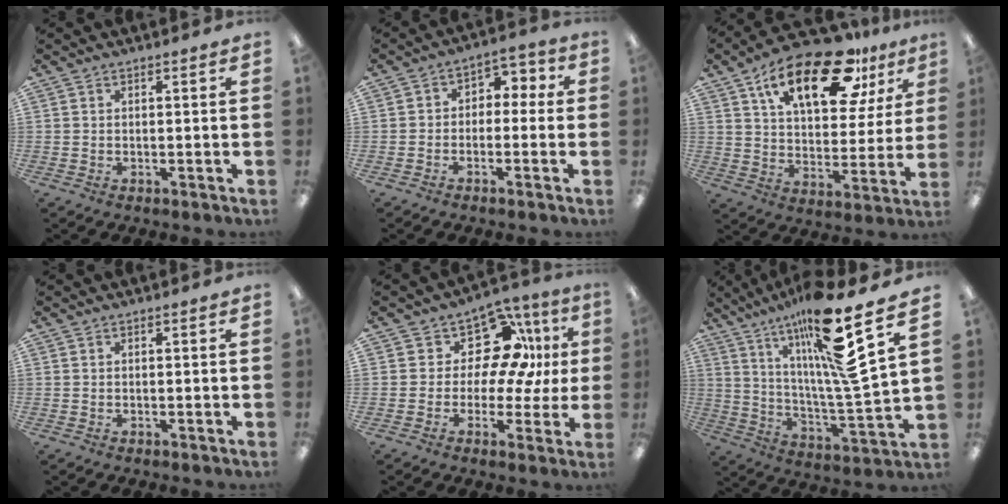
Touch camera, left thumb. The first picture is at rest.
{"total": 4.5, "force": [-1.9, 3.6, 1.8], "torque": [-0.021, 0.025, -0.038]}
{"total": 22.2, "force": [13.3, 9.7, 14.9], "torque": [-0.233, -0.059, 0.220]}
{"total": 0.0}
{"total": 13.3, "force": [5.9, 8.7, 8.1], "torque": [-0.132, -0.029, 0.111]}
{"total": 21.2, "force": [13.8, 2.2, 15.9], "torque": [-0.277, -0.079, 0.210]}